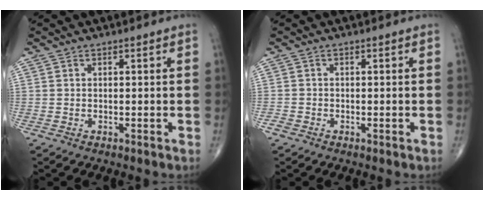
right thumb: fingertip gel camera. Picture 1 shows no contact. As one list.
[{"total": 1.2, "force": [-0.9, 0.7, 0.3], "torque": [-0.004, 0.001, -0.021]}]